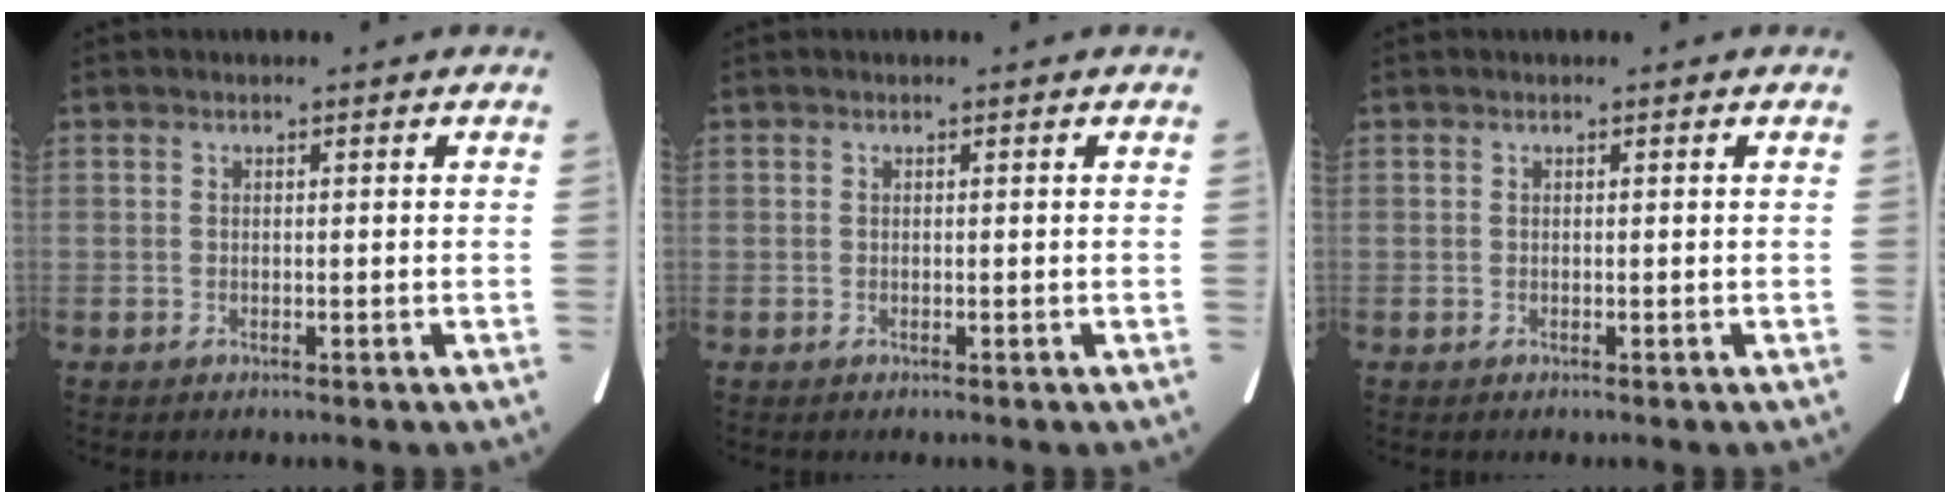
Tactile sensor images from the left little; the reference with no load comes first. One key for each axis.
{"total": 0.0}
{"total": 0.0}